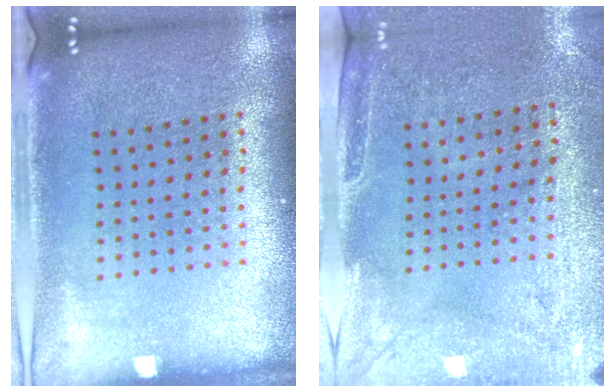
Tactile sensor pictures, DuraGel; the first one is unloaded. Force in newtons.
{"total": 3.0, "press": 2.3, "slide": 1.8}